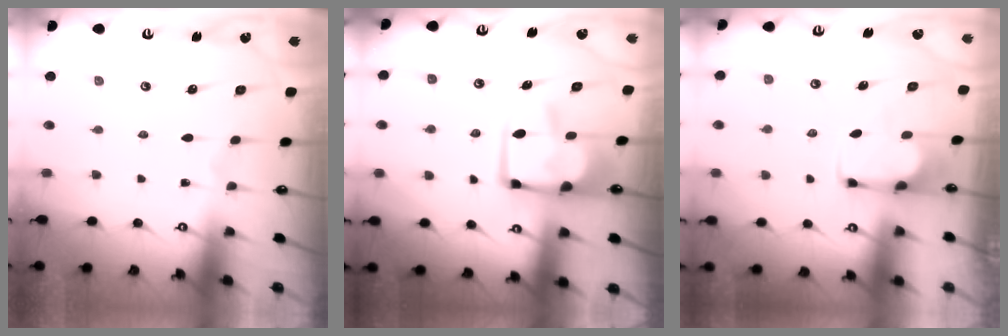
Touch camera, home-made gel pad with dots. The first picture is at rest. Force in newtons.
{"total": 10.9, "press": 10.8, "slide": 1.3}
{"total": 2.5, "press": 2.4, "slide": 0.8}